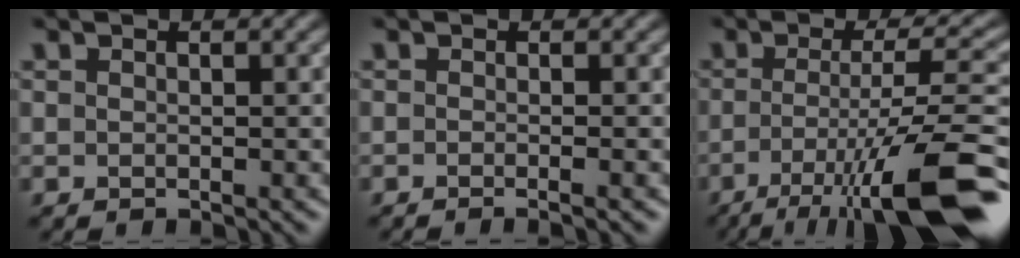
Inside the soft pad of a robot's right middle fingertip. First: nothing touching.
{"total": 2.0, "force": [-0.5, 0.9, 1.8], "torque": [-0.004, -0.006, -0.023]}
{"total": 12.6, "force": [-6.1, 2.7, 10.7], "torque": [-0.167, -0.007, -0.105]}